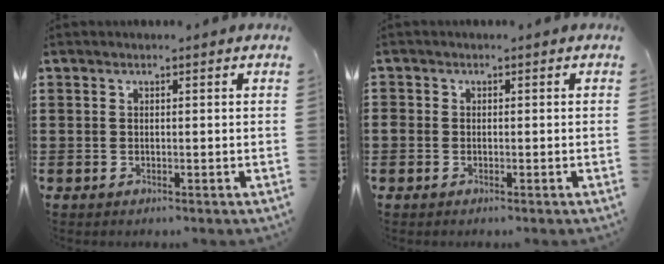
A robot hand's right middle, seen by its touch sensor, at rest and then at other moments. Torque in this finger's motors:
{"motor_torque": [0.33, -0.08, 0.00, 0.00]}